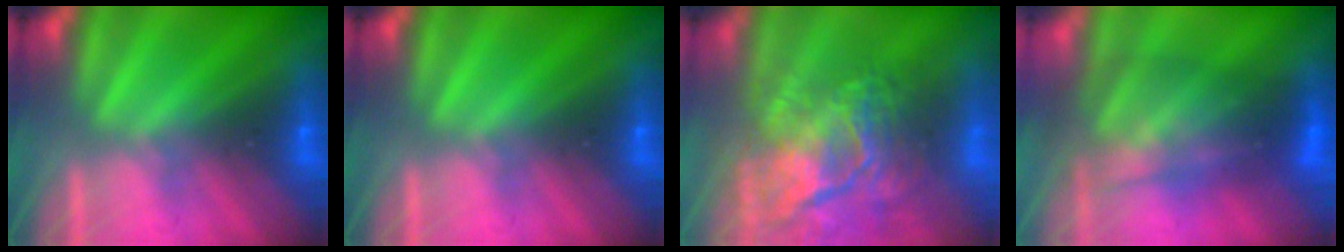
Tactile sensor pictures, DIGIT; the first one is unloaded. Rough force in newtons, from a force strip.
{"total": 0.0}
{"total": 7.4}
{"total": 5.8}